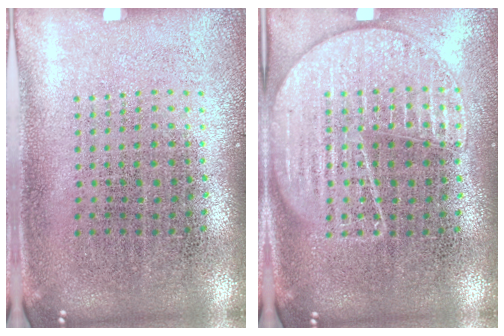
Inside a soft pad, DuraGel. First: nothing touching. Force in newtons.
{"total": 1.6, "press": 1.5, "slide": 0.5}